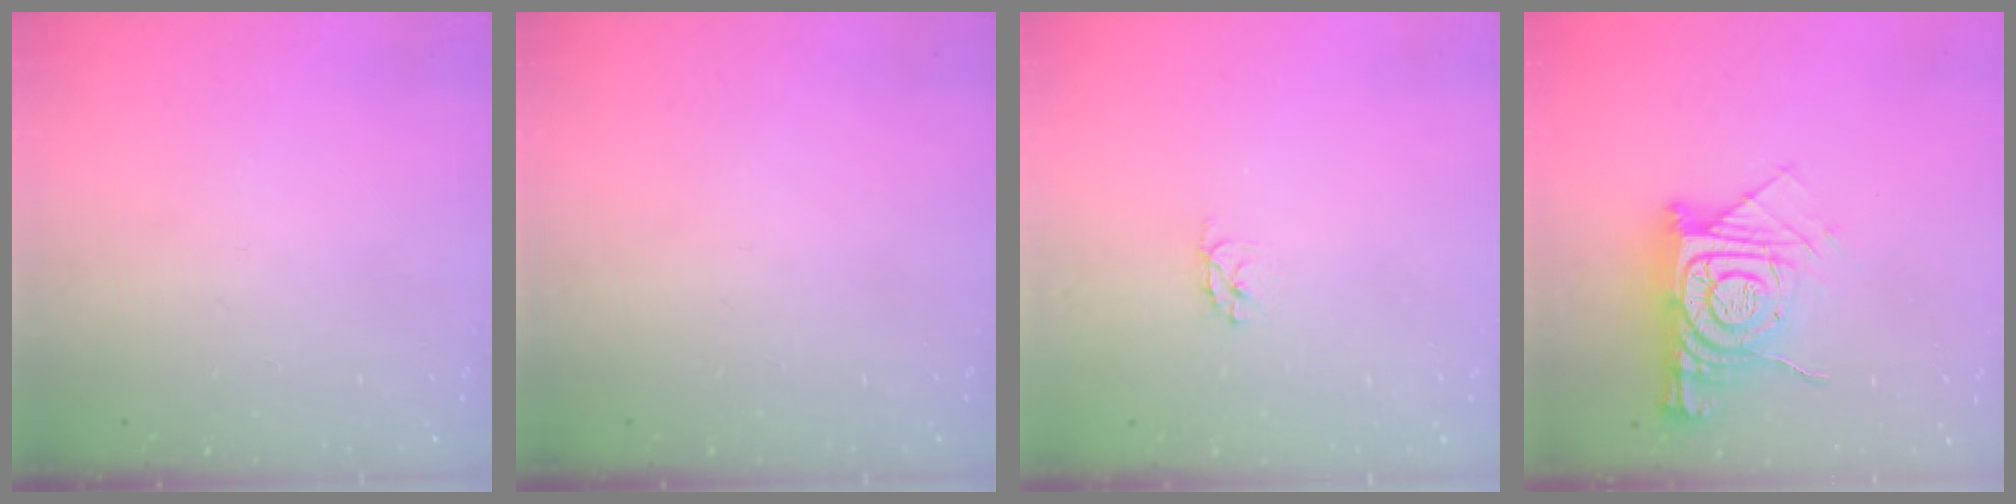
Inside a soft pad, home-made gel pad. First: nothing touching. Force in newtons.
{"total": 0.0}
{"total": 2.9, "press": 2.9, "slide": 0.3}
{"total": 13.6, "press": 13.5, "slide": 1.3}